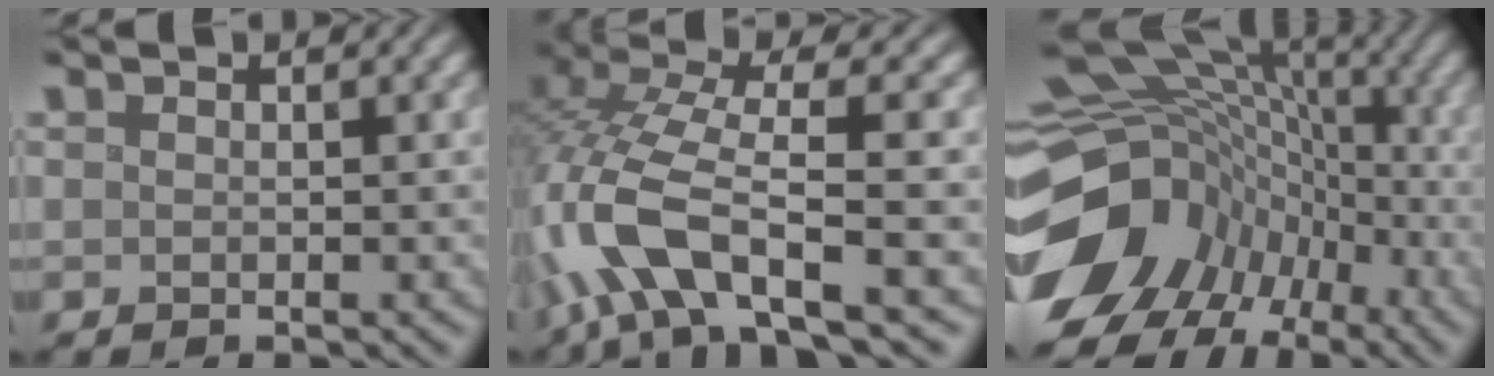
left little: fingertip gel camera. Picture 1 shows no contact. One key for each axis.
{"total": 8.7, "fx": -3.5, "fy": 2.2, "fz": 7.6, "tx": -0.162, "ty": 0.014, "tz": -0.079}
{"total": 17.0, "fx": -6.3, "fy": 13.2, "fz": 8.6, "tx": -0.176, "ty": 0.008, "tz": -0.090}